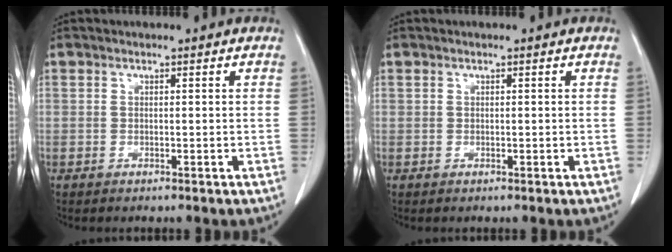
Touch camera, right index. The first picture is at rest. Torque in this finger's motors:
{"motor_torque": [-0.13, 0.11, -0.06, -0.01]}